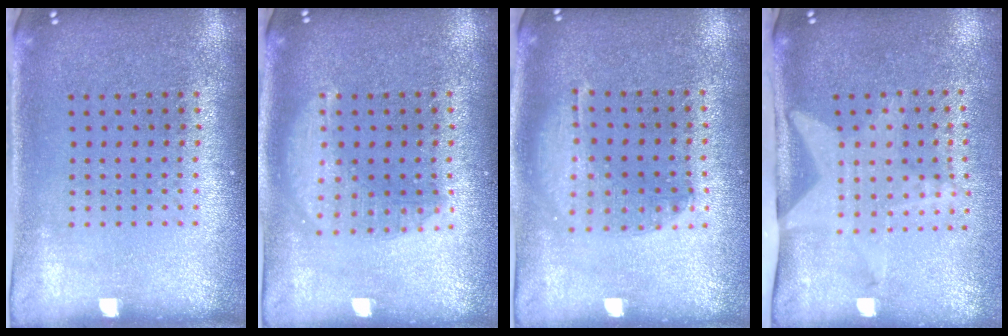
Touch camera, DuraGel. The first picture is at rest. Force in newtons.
{"total": 1.4, "press": 1.4, "slide": 0.1}
{"total": 1.4, "press": 1.4, "slide": 0.4}
{"total": 2.1, "press": 1.5, "slide": 1.4}